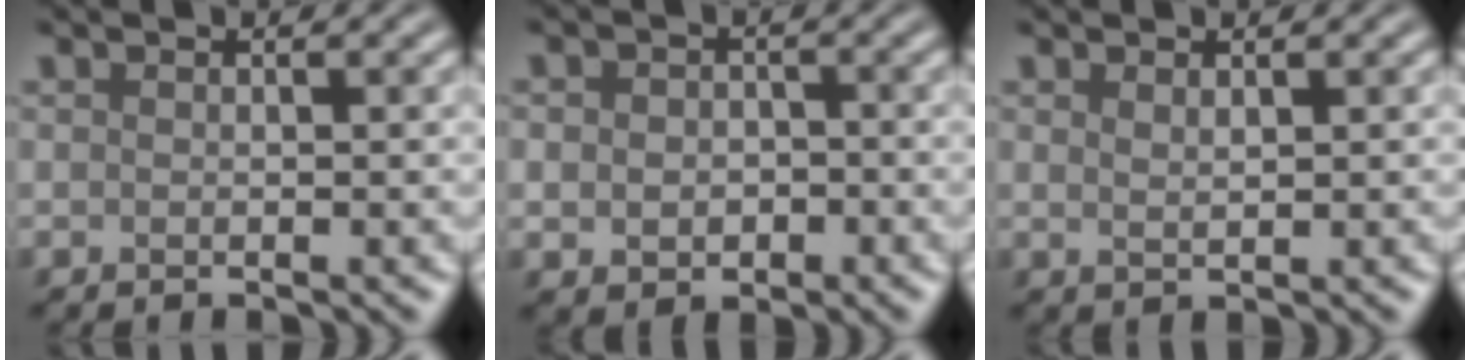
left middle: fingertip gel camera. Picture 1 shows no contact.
{"total": 3.2, "force": [-0.5, 2.6, 1.8], "torque": [-0.014, -0.007, -0.011]}
{"total": 0.9, "force": [0.6, 0.3, 0.6], "torque": [-0.012, -0.002, 0.013]}